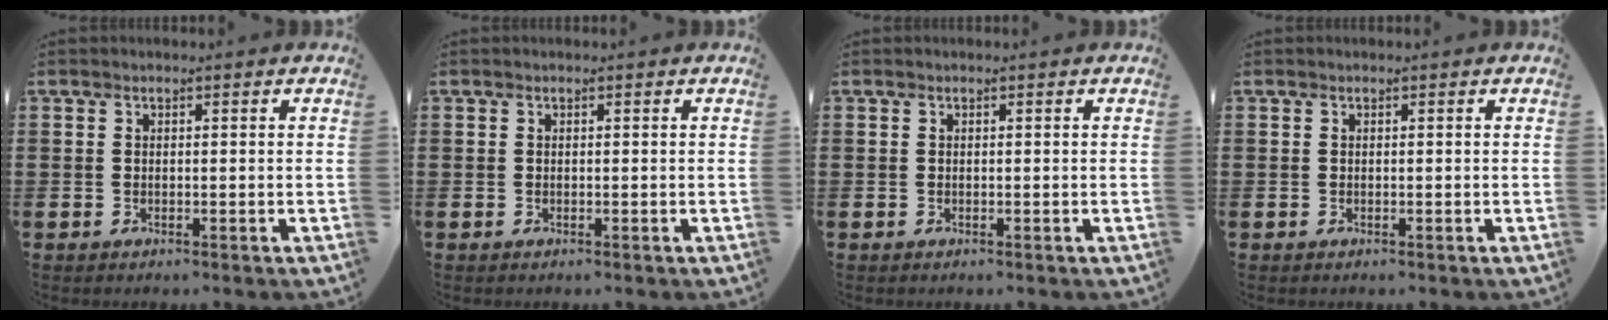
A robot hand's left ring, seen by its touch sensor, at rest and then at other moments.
{"total": 0.0}
{"total": 0.0}
{"total": 0.0}